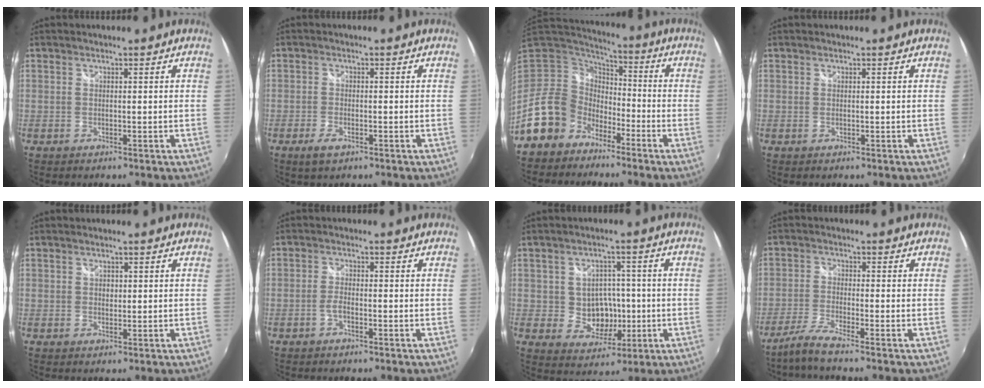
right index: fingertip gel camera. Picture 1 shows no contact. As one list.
[{"total": 3.1, "force": [-2.0, 1.2, 2.1], "torque": [-0.048, -0.006, -0.036]}, {"total": 14.1, "force": [-8.5, 10.5, 4.2], "torque": [-0.107, 0.018, -0.149]}, {"total": 0.0}, {"total": 1.1, "force": [0.4, 0.9, 0.3], "torque": [-0.002, 0.001, 0.006]}, {"total": 1.8, "force": [-1.3, 0.4, 1.2], "torque": [-0.034, 0.005, -0.028]}, {"total": 7.2, "force": [-0.9, 6.4, 3.2], "torque": [-0.065, 0.011, 0.001]}, {"total": 4.7, "force": [-3.9, -0.3, 2.6], "torque": [-0.072, -0.006, -0.082]}]